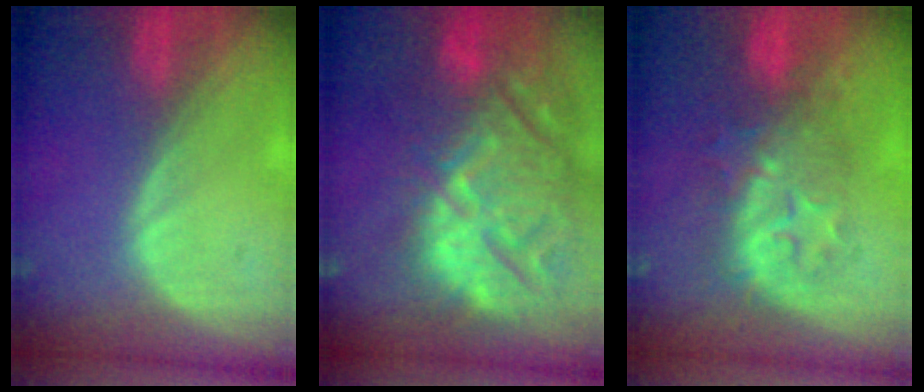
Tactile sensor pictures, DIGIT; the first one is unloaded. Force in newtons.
{"total": 15.3, "press": 13.1, "slide": 8.0}
{"total": 8.3, "press": 8.2, "slide": 1.8}